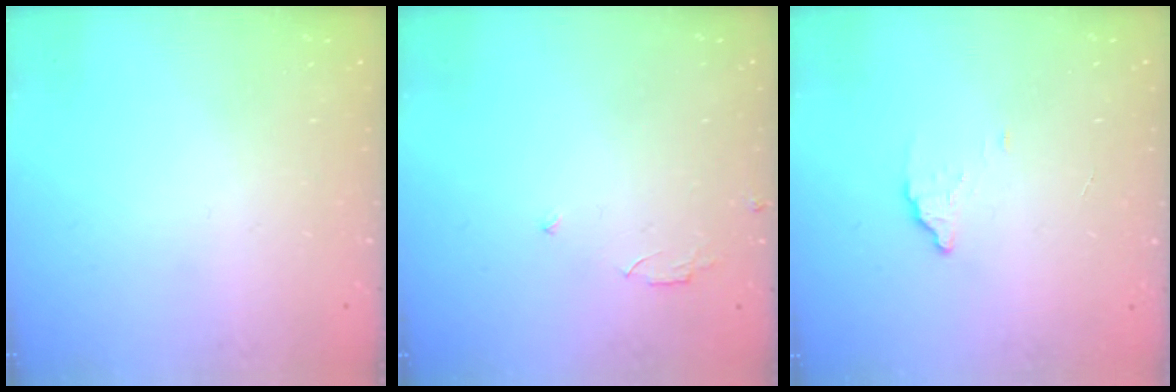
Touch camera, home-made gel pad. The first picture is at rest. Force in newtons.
{"total": 2.5, "press": 2.5, "slide": 0.2}
{"total": 2.0, "press": 2.0, "slide": 0.1}